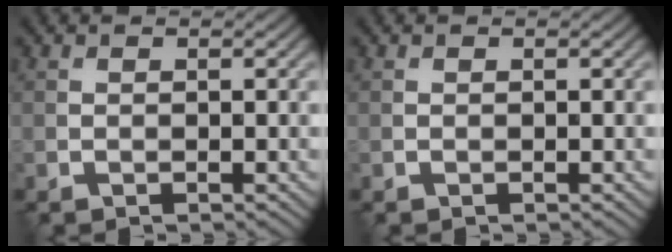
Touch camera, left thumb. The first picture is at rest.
{"total": 0.0}